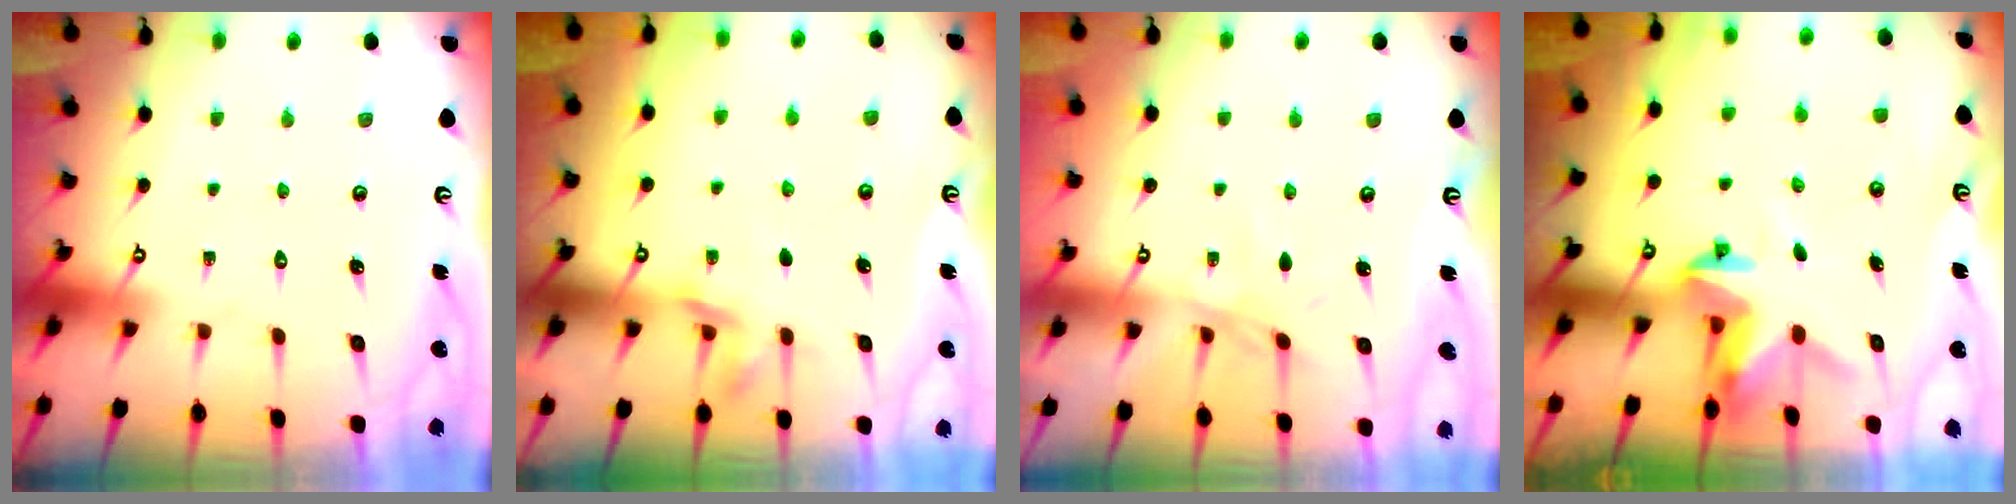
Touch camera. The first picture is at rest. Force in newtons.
{"total": 6.0, "press": 5.8, "slide": 1.3}
{"total": 4.6, "press": 4.6, "slide": 0.4}
{"total": 3.5, "press": 3.5, "slide": 0.1}